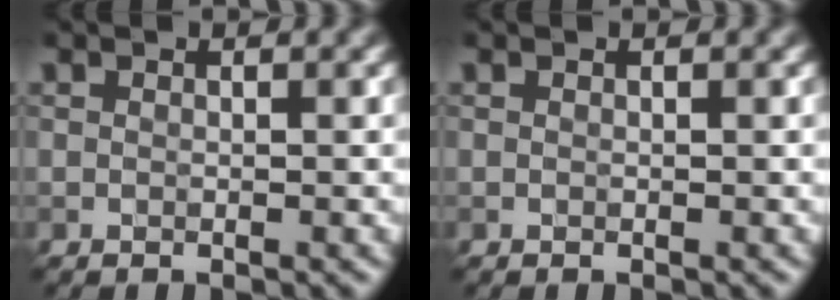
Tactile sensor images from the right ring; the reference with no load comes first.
{"total": 0.0}